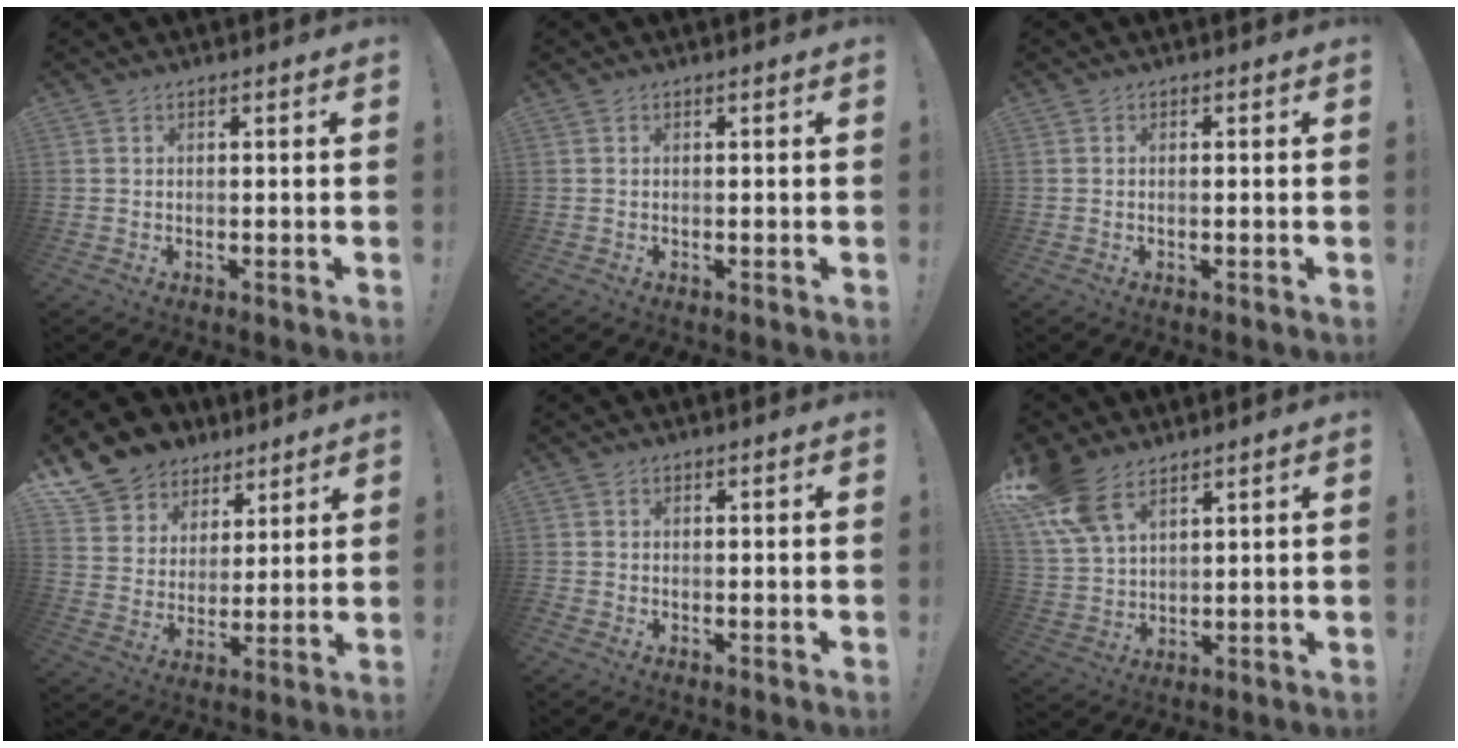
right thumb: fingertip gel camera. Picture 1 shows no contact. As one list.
[{"total": 0.0}, {"total": 0.0}, {"total": 12.1, "force": [8.0, 8.8, 2.3], "torque": [-0.037, -0.062, 0.162]}, {"total": 0.7, "force": [-0.5, 0.6, 0.1], "torque": [0.000, 0.002, -0.008]}, {"total": 11.9, "force": [8.1, 6.3, 6.1], "torque": [-0.111, -0.034, 0.160]}]